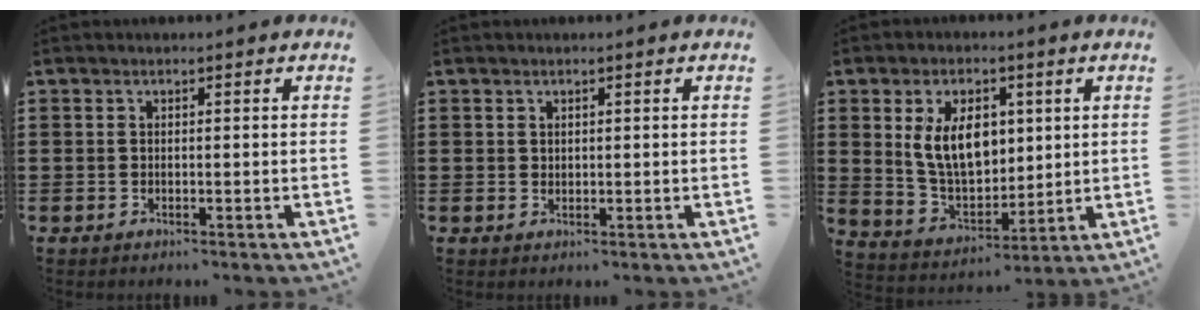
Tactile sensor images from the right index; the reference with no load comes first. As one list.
[{"total": 0.9, "force": [0.6, 0.6, 0.2], "torque": [-0.005, 0.002, 0.012]}, {"total": 9.9, "force": [2.6, 6.2, 7.3], "torque": [-0.154, 0.008, 0.044]}]